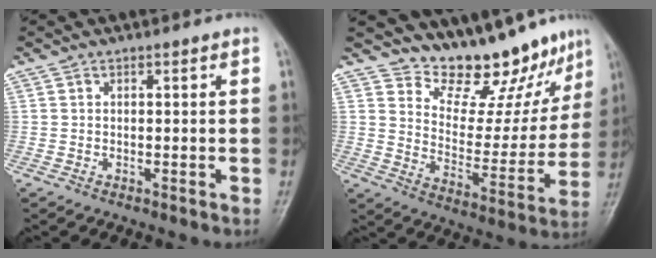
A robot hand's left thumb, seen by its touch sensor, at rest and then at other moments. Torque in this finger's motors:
{"motor_torque": [0.27, 0.23, -0.49, -0.60, 0.11]}